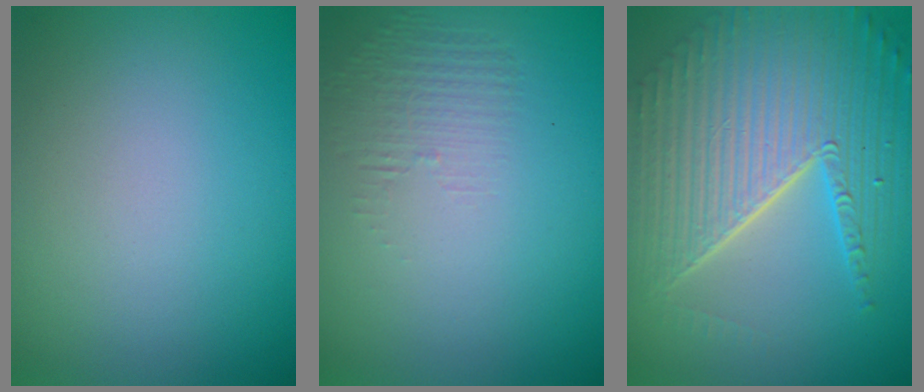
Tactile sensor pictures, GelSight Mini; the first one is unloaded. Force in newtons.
{"total": 1.2, "press": 0.1, "slide": 1.2}
{"total": 9.9, "press": 6.3, "slide": 7.7}